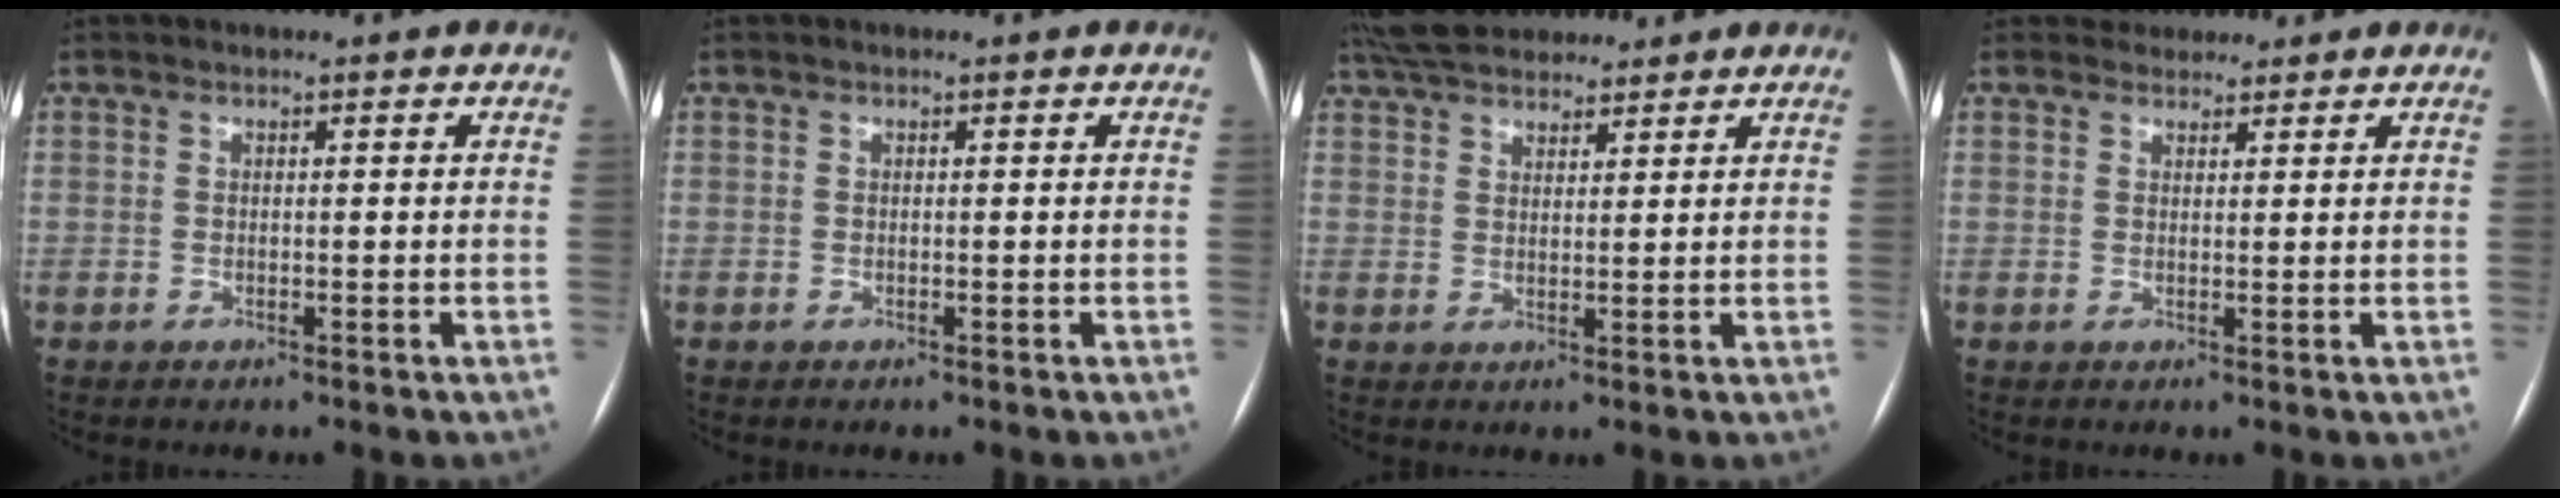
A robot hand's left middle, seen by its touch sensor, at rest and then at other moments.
{"total": 0.0}
{"total": 10.3, "force": [9.0, 3.4, 3.6], "torque": [-0.060, 0.039, 0.153]}
{"total": 2.6, "force": [2.3, 1.2, -0.3], "torque": [0.010, 0.014, 0.034]}